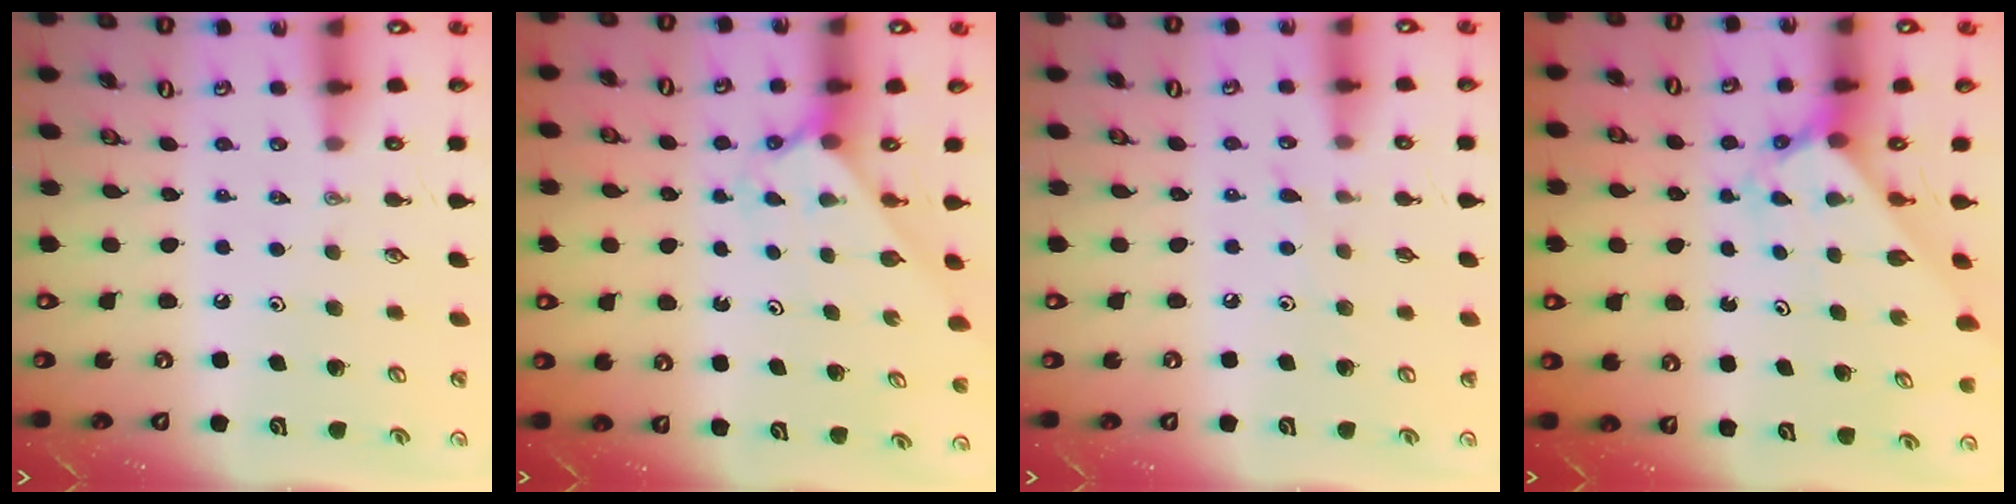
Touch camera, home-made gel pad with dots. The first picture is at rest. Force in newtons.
{"total": 2.2, "press": 2.2, "slide": 0.3}
{"total": 4.8, "press": 4.7, "slide": 0.6}
{"total": 2.3, "press": 2.3, "slide": 0.2}